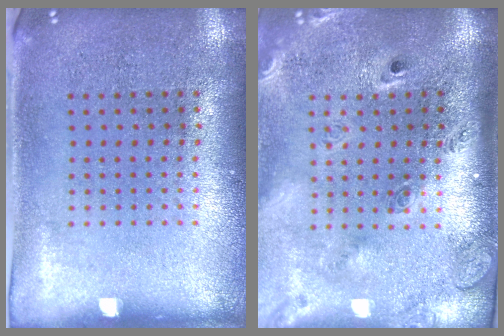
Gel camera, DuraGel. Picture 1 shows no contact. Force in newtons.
{"total": 2.7, "press": 2.0, "slide": 1.8}